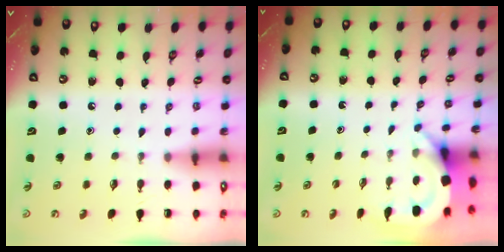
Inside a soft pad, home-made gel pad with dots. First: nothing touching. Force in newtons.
{"total": 3.8, "press": 3.8, "slide": 0.3}